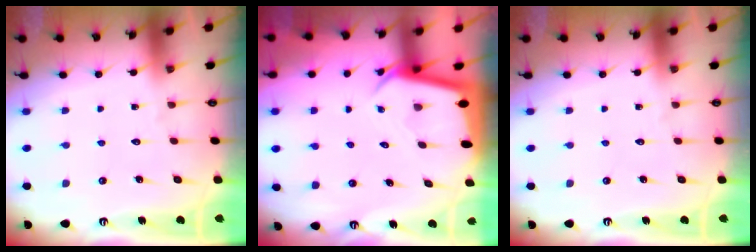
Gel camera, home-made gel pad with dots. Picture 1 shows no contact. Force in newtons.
{"total": 2.8, "press": 2.7, "slide": 0.3}
{"total": 0.0}